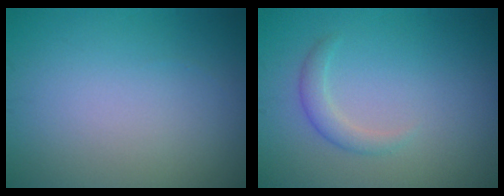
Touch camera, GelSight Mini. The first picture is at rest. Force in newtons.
{"total": 1.6, "press": 1.6, "slide": 0.1}